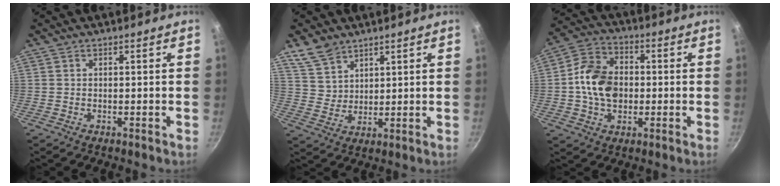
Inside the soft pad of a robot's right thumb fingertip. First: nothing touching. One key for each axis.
{"total": 6.8, "fx": 5.0, "fy": 4.2, "fz": 2.1, "tx": -0.024, "ty": -0.010, "tz": 0.107}
{"total": 12.2, "fx": -0.5, "fy": 9.0, "fz": 8.2, "tx": -0.129, "ty": 0.019, "tz": -0.022}